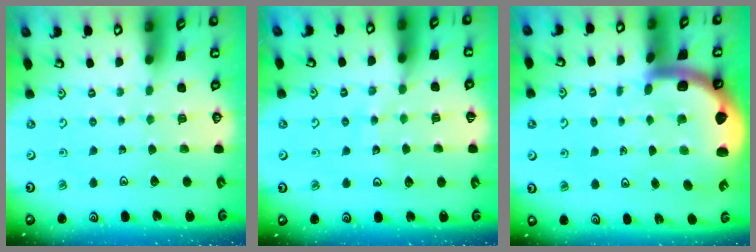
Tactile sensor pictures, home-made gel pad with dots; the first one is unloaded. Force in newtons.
{"total": 9.9, "press": 9.8, "slide": 1.2}
{"total": 7.5, "press": 7.3, "slide": 1.8}